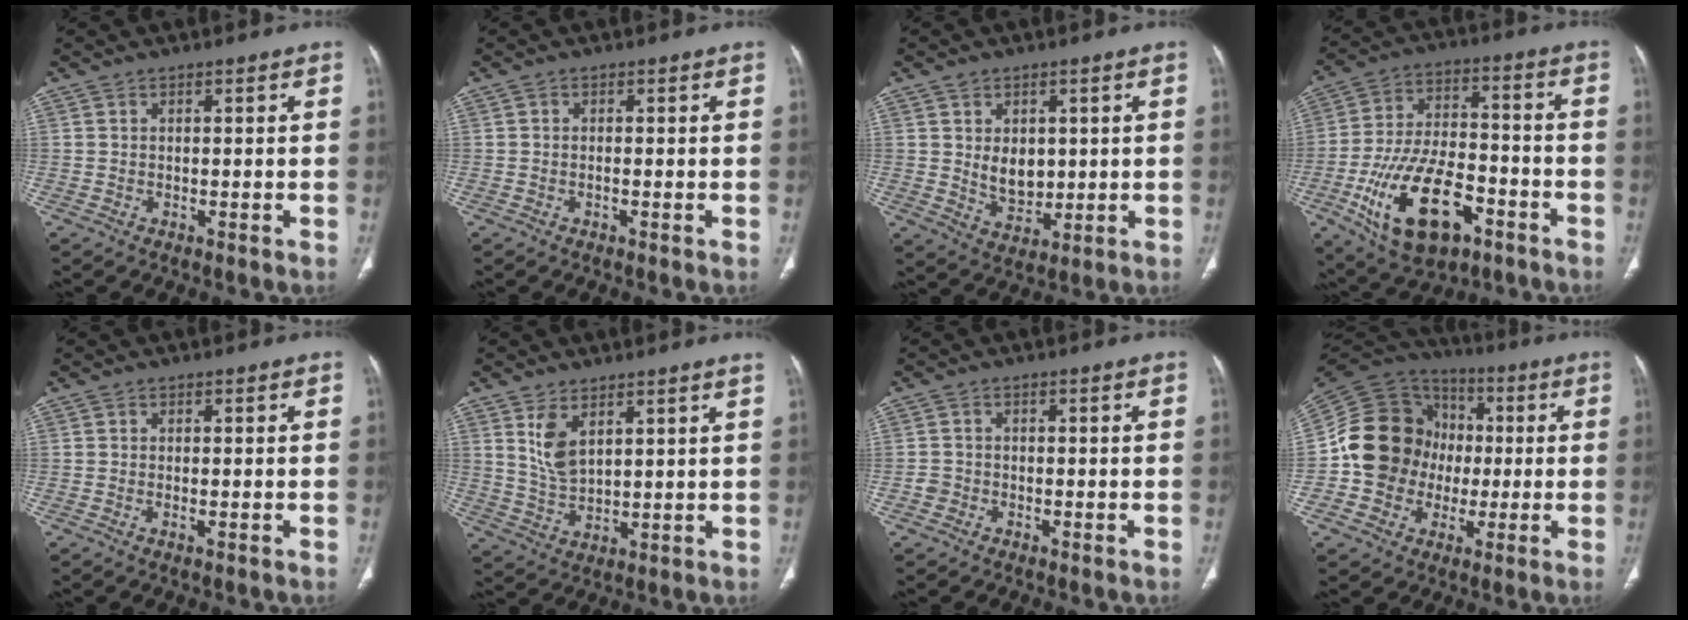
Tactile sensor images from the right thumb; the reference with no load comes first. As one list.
[{"total": 0.5, "force": [-0.3, 0.3, 0.4], "torque": [-0.005, 0.003, -0.008]}, {"total": 7.0, "force": [1.0, 5.1, 4.6], "torque": [-0.046, -0.014, 0.030]}, {"total": 20.3, "force": [-8.8, 10.6, 15.0], "torque": [-0.257, 0.043, -0.138]}, {"total": 1.0, "force": [-0.3, 0.4, 0.9], "torque": [-0.019, -0.001, -0.008]}, {"total": 7.0, "force": [4.1, 2.5, 5.1], "torque": [-0.088, -0.028, 0.081]}, {"total": 1.7, "force": [-1.0, 1.4, 0.4], "torque": [-0.007, 0.007, -0.024]}, {"total": 18.6, "force": [-1.4, 16.5, 8.5], "torque": [-0.132, 0.041, -0.027]}]